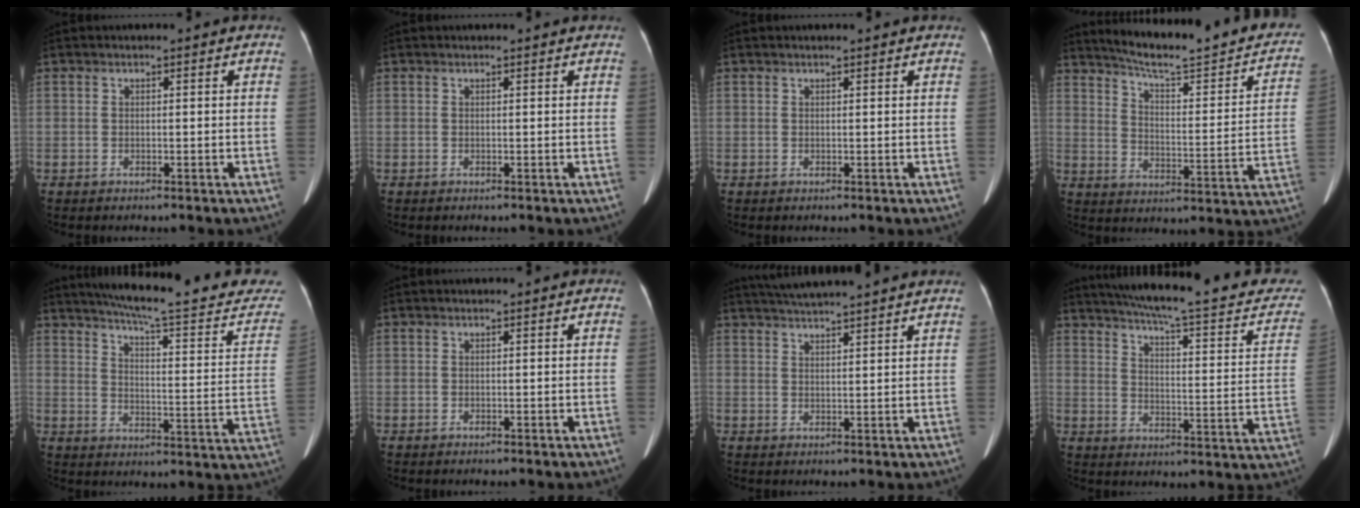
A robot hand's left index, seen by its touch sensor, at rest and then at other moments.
{"total": 1.0, "force": [1.0, 0.0, 0.3], "torque": [-0.010, 0.005, 0.010]}
{"total": 1.2, "force": [1.0, 0.1, 0.6], "torque": [-0.008, 0.015, 0.017]}
{"total": 23.7, "force": [20.3, 2.9, 12.0], "torque": [-0.169, -0.037, 0.259]}
{"total": 24.9, "force": [22.4, 2.3, 10.7], "torque": [-0.148, -0.063, 0.274]}
{"total": 0.0}
{"total": 10.0, "force": [9.1, -0.6, 4.0], "torque": [-0.073, 0.030, 0.130]}
{"total": 26.1, "force": [22.3, 3.9, 12.9], "torque": [-0.184, -0.029, 0.273]}